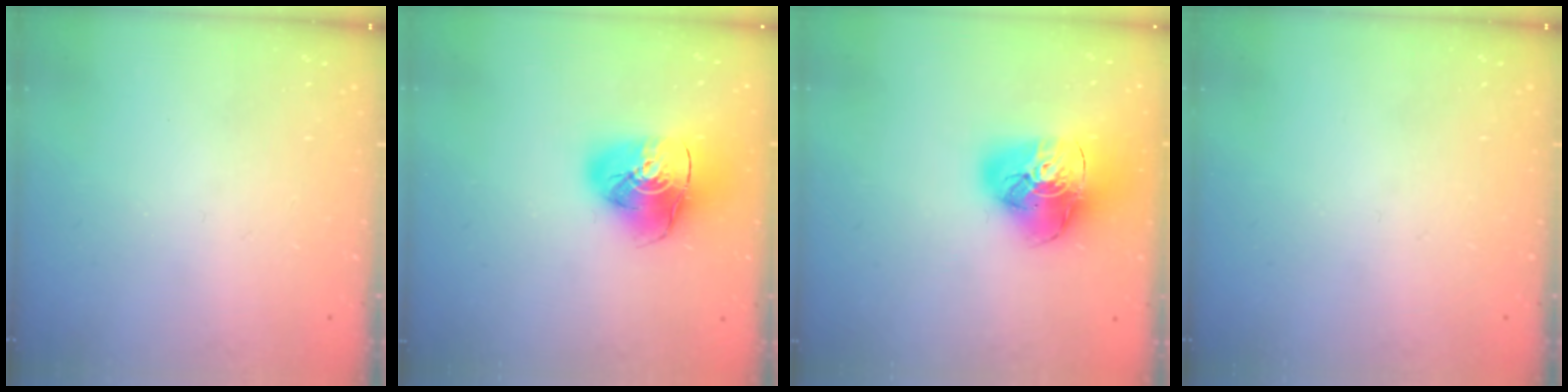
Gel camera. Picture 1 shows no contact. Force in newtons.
{"total": 16.1, "press": 16.0, "slide": 2.1}
{"total": 19.0, "press": 18.8, "slide": 2.2}
{"total": 0.0}